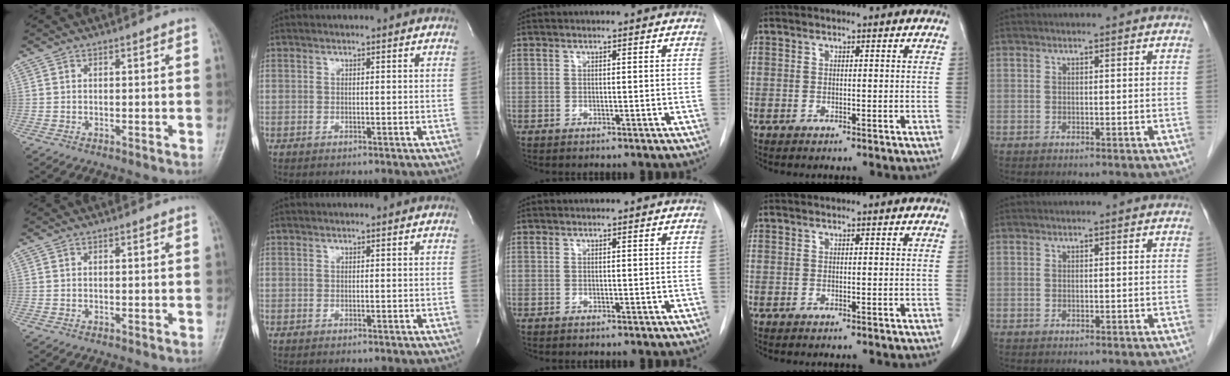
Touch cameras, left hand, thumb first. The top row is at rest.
{}